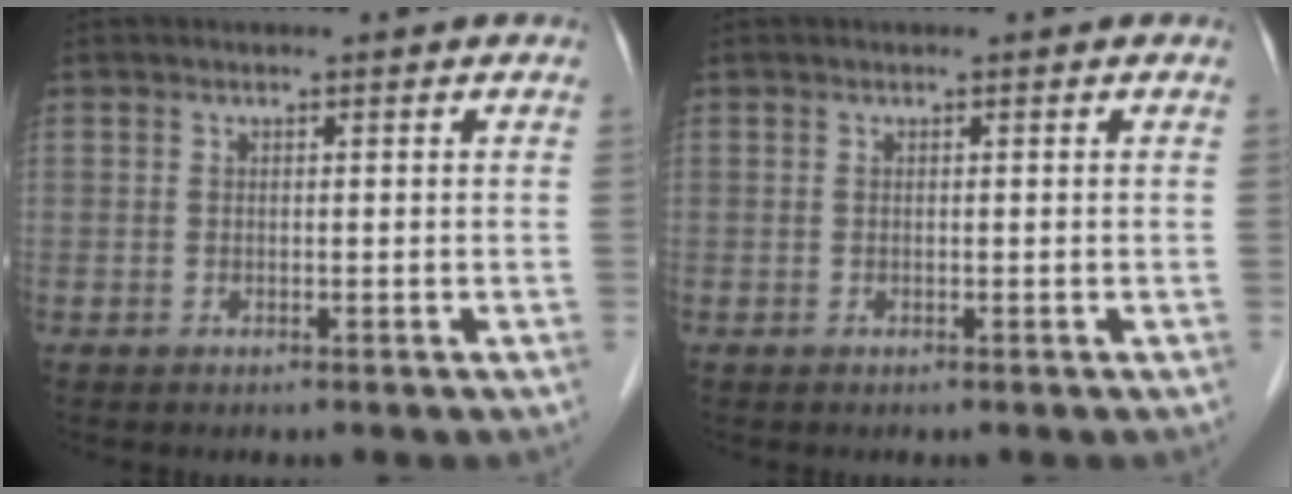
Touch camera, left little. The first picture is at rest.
{"total": 0.0}